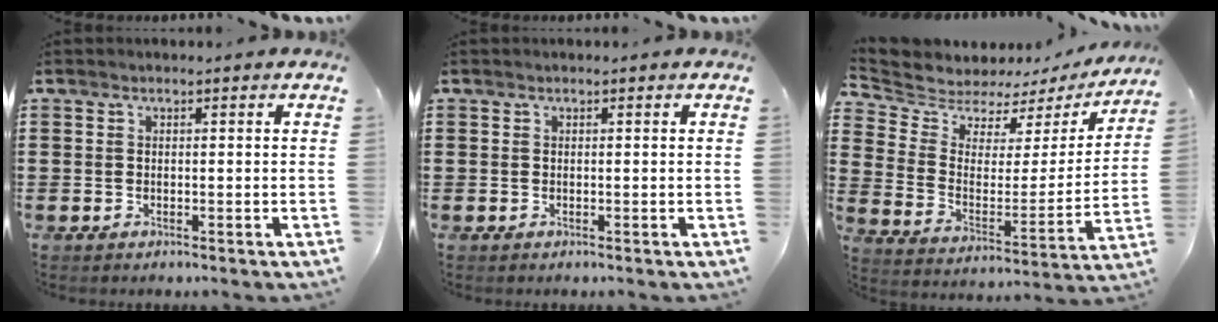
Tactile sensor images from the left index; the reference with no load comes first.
{"total": 0.0}
{"total": 5.2, "force": [4.9, 1.9, 0.2], "torque": [-0.043, -0.038, 0.080]}